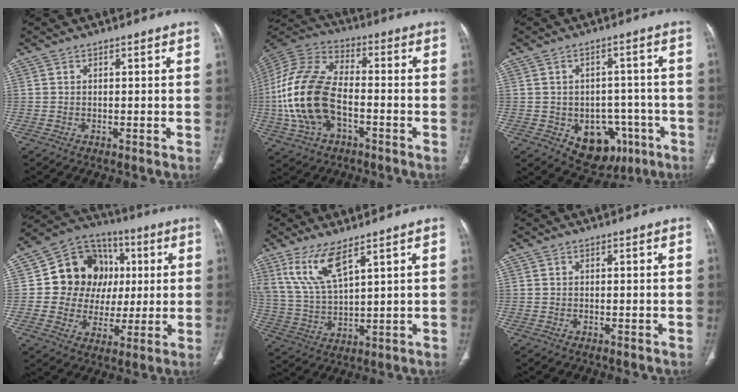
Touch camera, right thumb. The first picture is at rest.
{"total": 19.2, "force": [-4.0, 11.1, 15.2], "torque": [-0.325, 0.024, -0.075]}
{"total": 12.3, "force": [-5.0, 8.9, 6.9], "torque": [-0.051, 0.030, -0.053]}
{"total": 16.5, "force": [2.3, 14.4, 7.6], "torque": [-0.073, 0.017, 0.045]}
{"total": 10.0, "force": [6.2, 2.8, 7.3], "torque": [-0.157, -0.030, 0.143]}
{"total": 0.0}